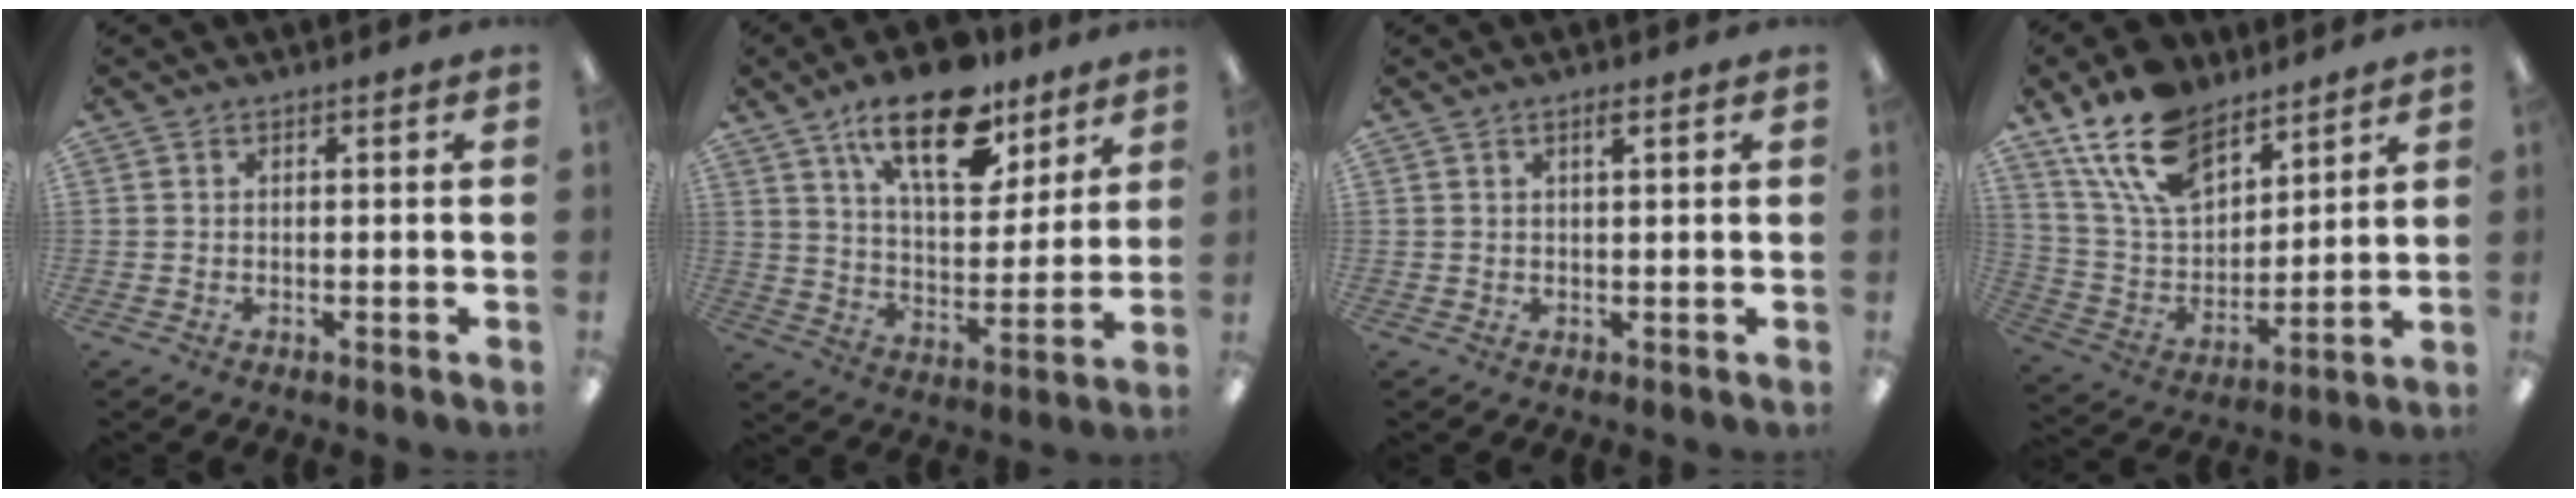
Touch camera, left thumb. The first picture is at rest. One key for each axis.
{"total": 19.0, "fx": 12.4, "fy": 8.6, "fz": 11.7, "tx": -0.181, "ty": -0.060, "tz": 0.208}
{"total": 1.7, "fx": 1.1, "fy": 0.2, "fz": 1.3, "tx": -0.020, "ty": -0.001, "tz": 0.015}
{"total": 17.7, "fx": 12.1, "fy": 9.3, "fz": 8.9, "tx": -0.178, "ty": -0.051, "tz": 0.226}